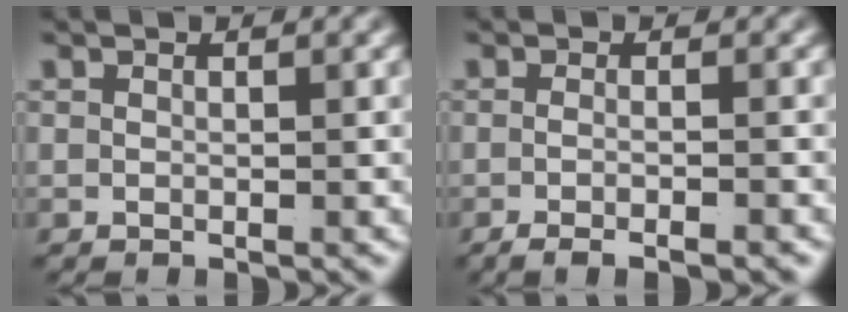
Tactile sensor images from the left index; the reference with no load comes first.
{"total": 2.9, "force": [-2.5, 0.1, 1.5], "torque": [-0.024, -0.007, -0.036]}